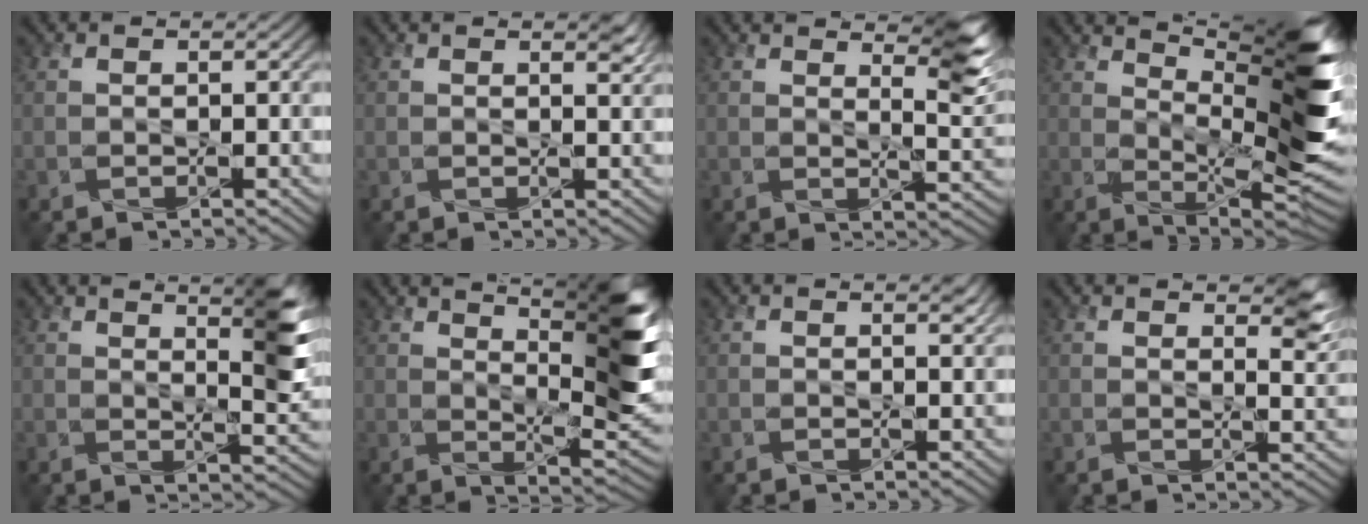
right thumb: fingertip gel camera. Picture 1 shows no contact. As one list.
[{"total": 1.4, "force": [1.1, 0.3, 0.9], "torque": [-0.014, -0.005, 0.019]}, {"total": 6.8, "force": [4.4, 1.7, 4.9], "torque": [-0.072, 0.000, 0.074]}, {"total": 14.3, "force": [5.9, 3.7, 12.5], "torque": [-0.186, 0.005, 0.100]}, {"total": 6.8, "force": [3.3, 1.5, 5.7], "torque": [-0.084, 0.001, 0.057]}, {"total": 11.4, "force": [5.1, 2.7, 9.9], "torque": [-0.147, -0.004, 0.083]}, {"total": 0.9, "force": [0.6, 0.1, 0.5], "torque": [-0.009, -0.003, 0.012]}, {"total": 4.1, "force": [2.8, 1.1, 2.7], "torque": [-0.045, -0.005, 0.048]}]